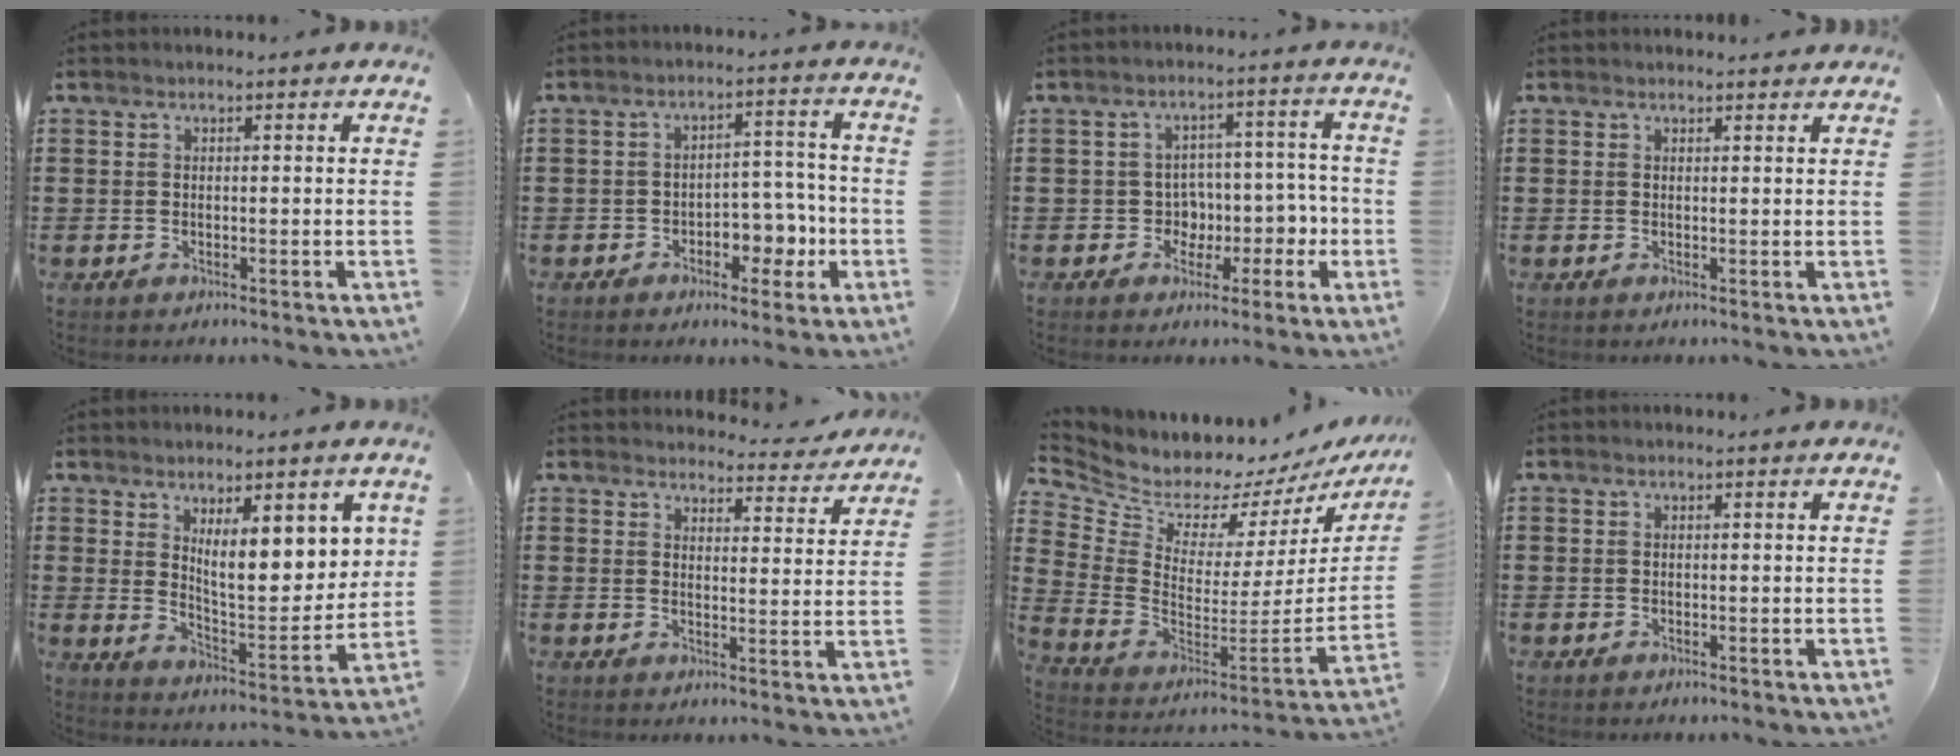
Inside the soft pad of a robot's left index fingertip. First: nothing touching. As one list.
[{"total": 5.6, "force": [-2.7, 3.6, 3.4], "torque": [-0.051, 0.012, -0.052]}, {"total": 5.4, "force": [-0.7, 5.2, 1.2], "torque": [-0.030, -0.007, -0.012]}, {"total": 0.8, "force": [0.7, 0.1, 0.1], "torque": [-0.004, 0.000, 0.015]}, {"total": 8.7, "force": [4.7, 2.7, 6.8], "torque": [-0.109, -0.031, 0.076]}, {"total": 4.0, "force": [4.0, 0.4, 0.5], "torque": [-0.018, -0.024, 0.070]}, {"total": 5.9, "force": [5.7, 1.5, 0.4], "torque": [-0.055, -0.068, 0.095]}, {"total": 0.0}]